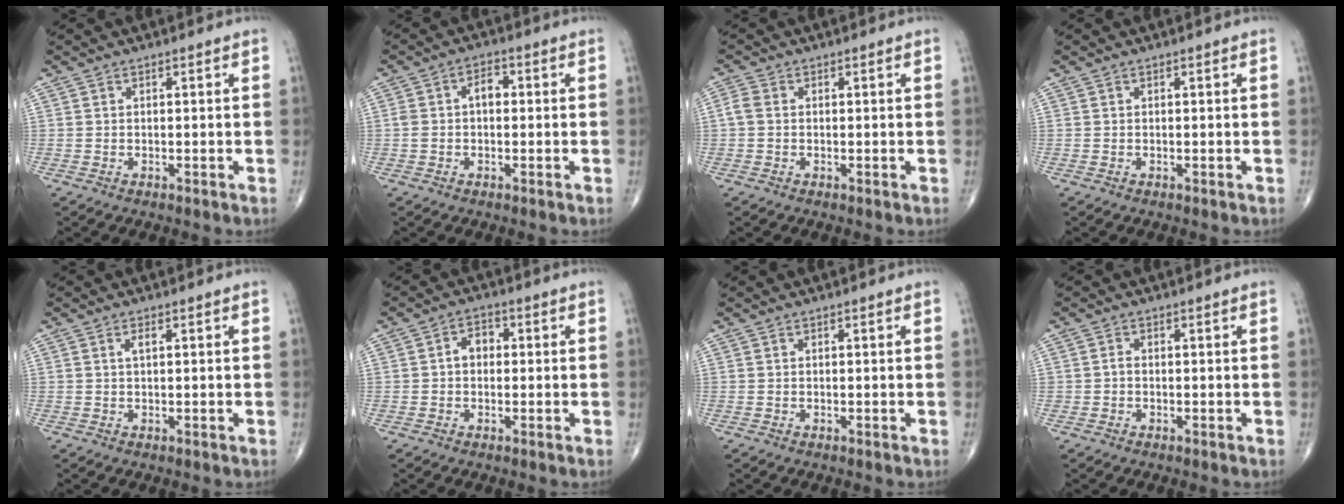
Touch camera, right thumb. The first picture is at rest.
{"total": 4.0, "force": [0.1, 2.5, 3.1], "torque": [-0.055, 0.019, -0.001]}
{"total": 2.1, "force": [0.0, 1.6, 1.4], "torque": [-0.032, 0.005, -0.006]}
{"total": 0.0}
{"total": 1.2, "force": [0.4, 0.5, 1.1], "torque": [-0.023, 0.003, 0.006]}
{"total": 3.6, "force": [0.1, 2.7, 2.4], "torque": [-0.027, 0.016, -0.007]}
{"total": 0.0}
{"total": 1.0, "force": [-0.2, 0.8, 0.5], "torque": [-0.003, 0.003, -0.006]}